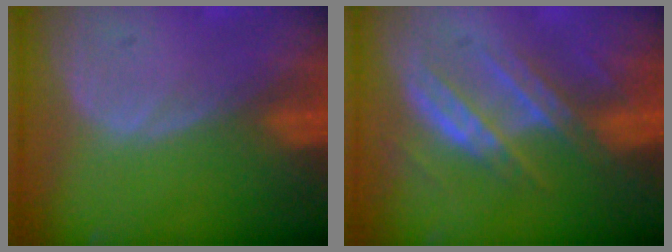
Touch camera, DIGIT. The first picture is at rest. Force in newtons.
{"total": 7.2, "press": 6.8, "slide": 2.2}